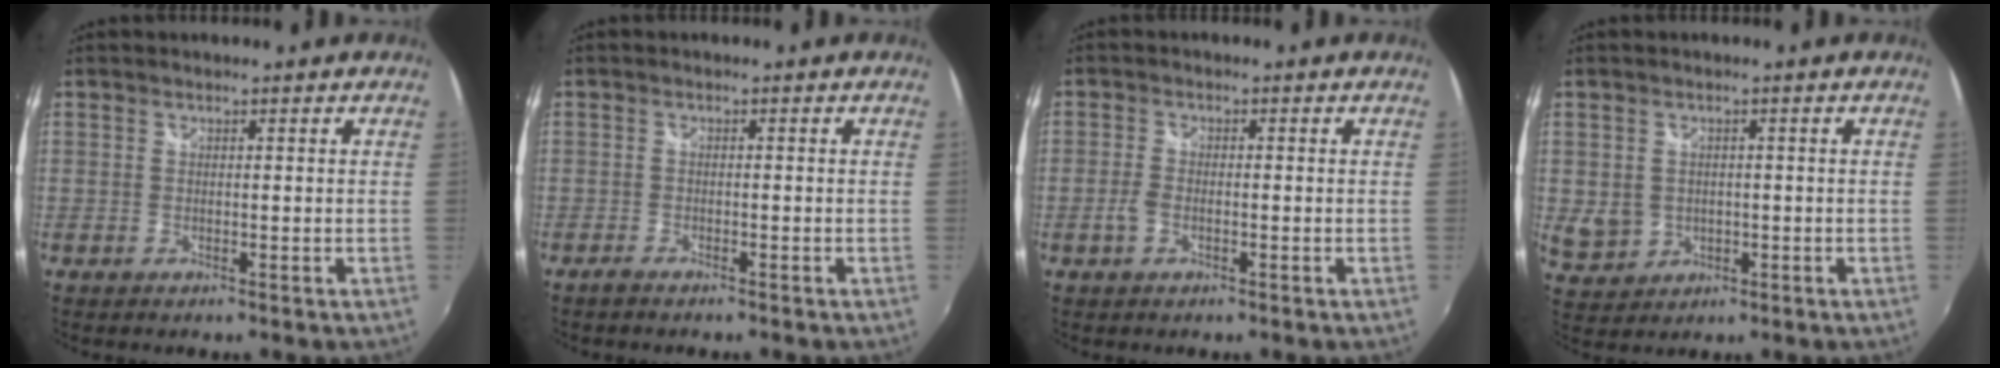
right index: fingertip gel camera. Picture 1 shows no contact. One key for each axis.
{"total": 1.9, "fx": -1.7, "fy": 0.5, "fz": 0.8, "tx": -0.023, "ty": -0.005, "tz": -0.034}
{"total": 2.7, "fx": -1.2, "fy": 1.4, "fz": 2.0, "tx": -0.052, "ty": 0.002, "tz": -0.024}
{"total": 5.9, "fx": -0.6, "fy": 5.3, "fz": 2.6, "tx": -0.060, "ty": -0.001, "tz": 0.004}